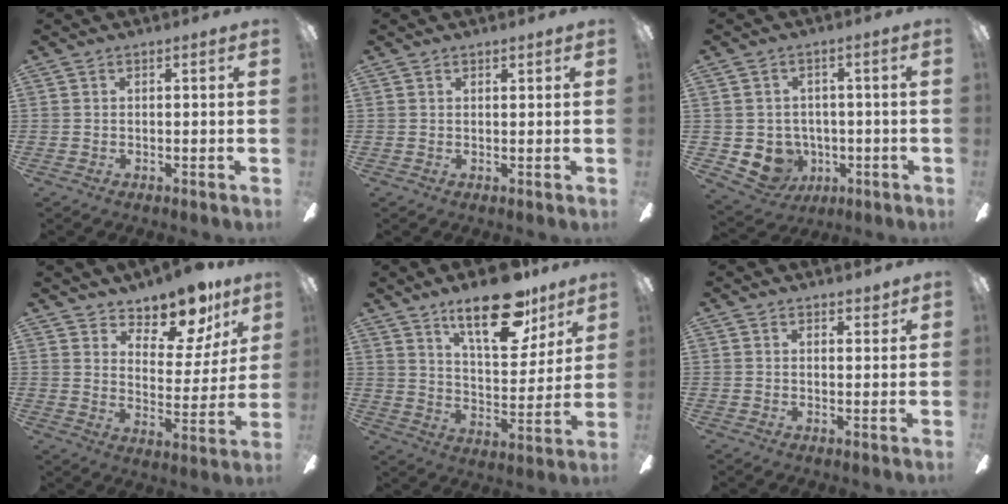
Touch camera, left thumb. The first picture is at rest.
{"total": 1.0, "force": [0.9, 0.3, 0.1], "torque": [0.005, -0.003, 0.015]}
{"total": 7.1, "force": [-1.2, 6.7, 2.0], "torque": [-0.068, 0.004, -0.016]}
{"total": 13.1, "force": [10.9, 5.2, 5.0], "torque": [-0.069, -0.086, 0.194]}
{"total": 20.4, "force": [13.8, 8.6, 12.4], "torque": [-0.182, -0.074, 0.229]}
{"total": 2.5, "force": [2.2, 0.9, 0.8], "torque": [-0.002, -0.011, 0.037]}